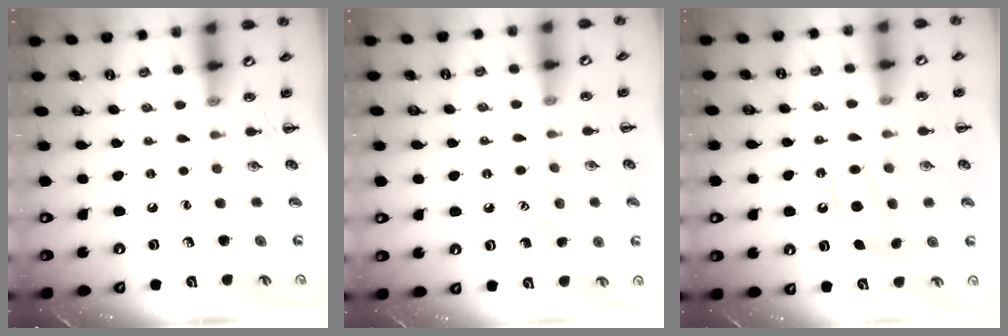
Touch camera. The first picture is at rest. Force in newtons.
{"total": 7.8, "press": 7.7, "slide": 1.6}
{"total": 6.0, "press": 5.8, "slide": 1.4}